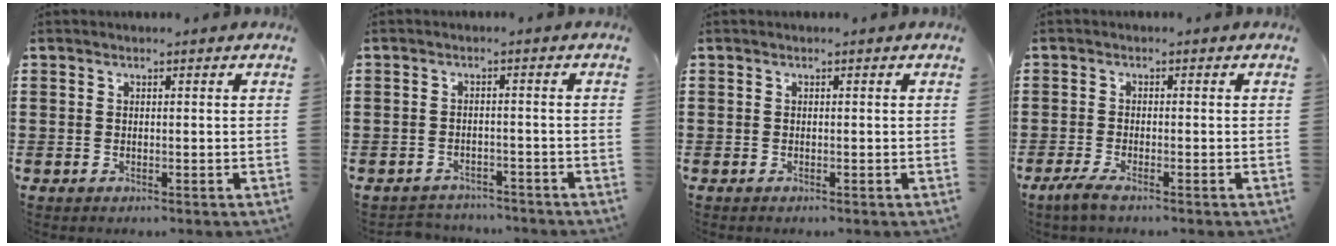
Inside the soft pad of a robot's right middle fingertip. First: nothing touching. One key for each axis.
{"total": 2.2, "fx": -2.2, "fy": 0.4, "fz": -0.1, "tx": -0.007, "ty": -0.002, "tz": -0.048}
{"total": 0.0}
{"total": 1.9, "fx": -1.2, "fy": 0.2, "fz": 1.4, "tx": -0.033, "ty": -0.003, "tz": -0.025}